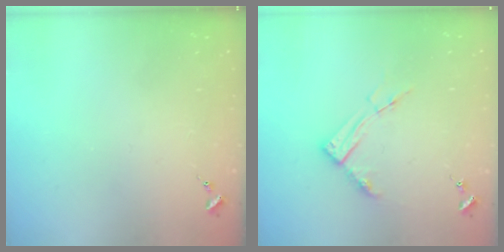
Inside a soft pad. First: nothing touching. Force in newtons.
{"total": 8.6, "press": 8.5, "slide": 0.9}